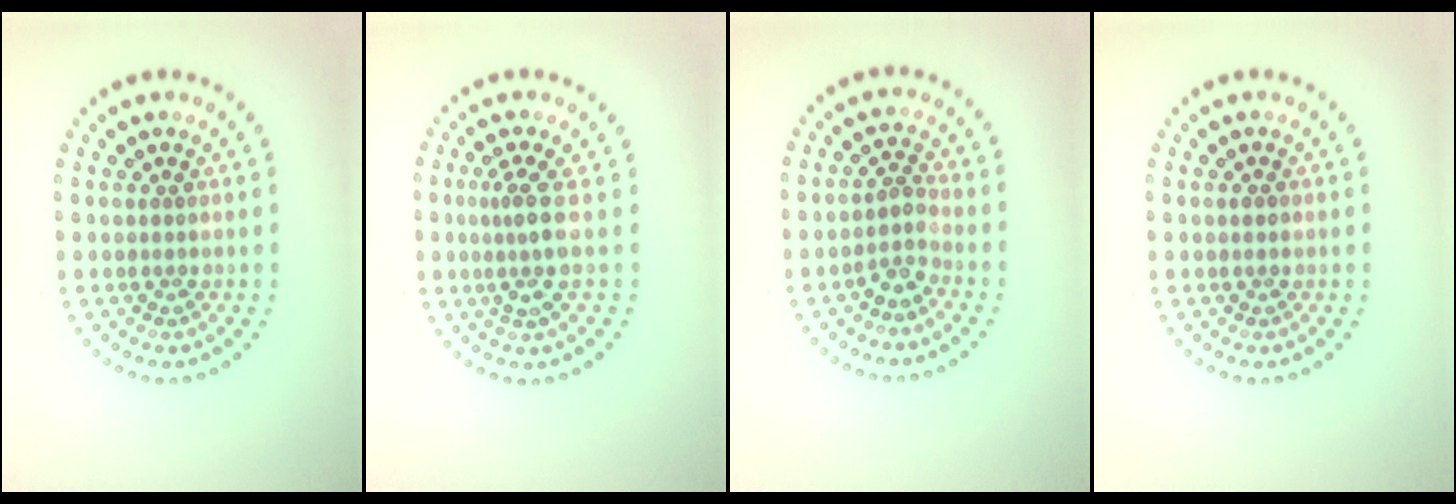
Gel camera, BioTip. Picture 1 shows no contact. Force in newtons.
{"total": 2.8, "press": 2.0, "slide": 1.9}
{"total": 2.0, "press": 1.4, "slide": 1.4}
{"total": 0.9, "press": 0.9, "slide": 0.1}